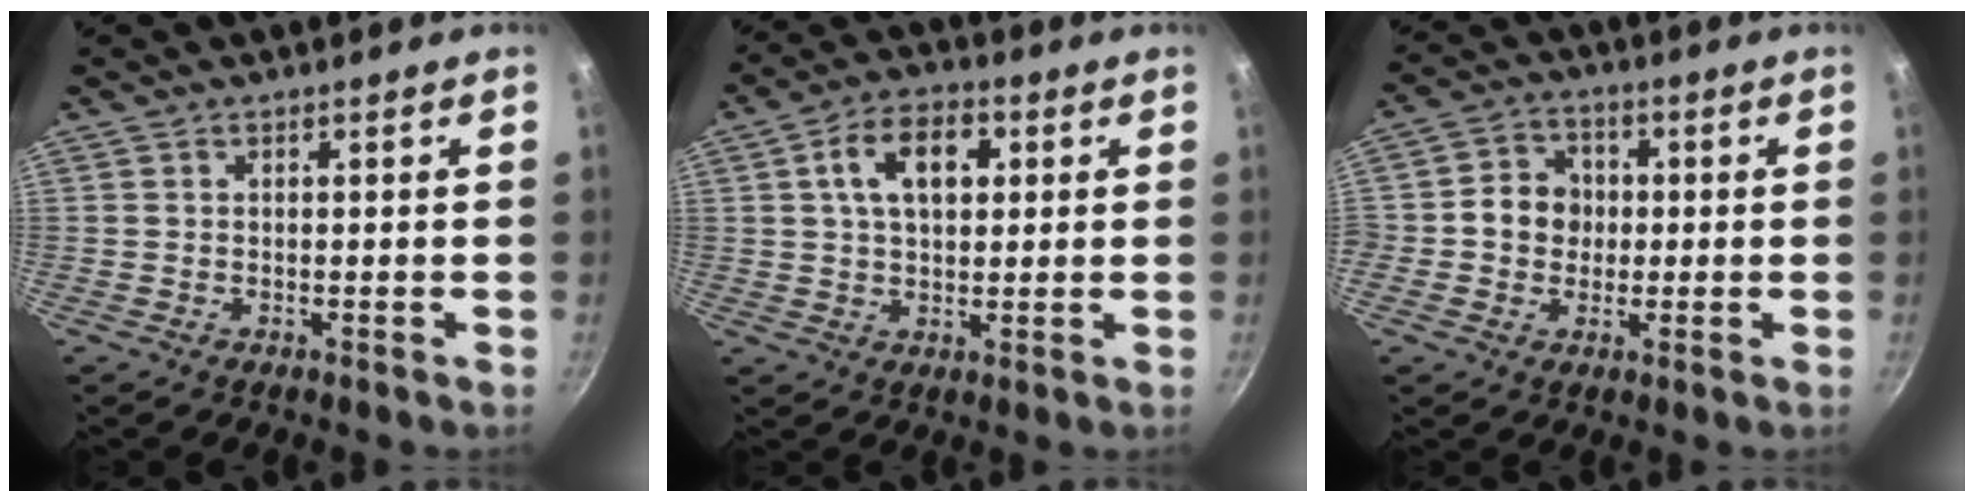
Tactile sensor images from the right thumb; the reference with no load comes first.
{"total": 9.8, "force": [2.5, 6.1, 7.2], "torque": [-0.101, 0.011, 0.036]}
{"total": 7.2, "force": [-0.1, 6.5, 3.1], "torque": [-0.020, 0.010, -0.019]}